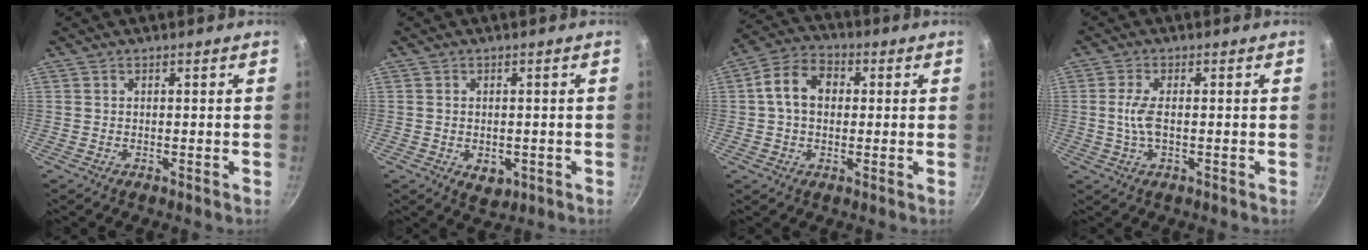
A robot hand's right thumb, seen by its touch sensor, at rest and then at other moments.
{"total": 3.7, "force": [-0.9, 2.6, 2.4], "torque": [-0.030, -0.003, -0.007]}
{"total": 9.4, "force": [1.1, 6.9, 6.2], "torque": [-0.092, 0.021, 0.004]}
{"total": 4.5, "force": [-0.2, 1.8, 4.1], "torque": [-0.093, 0.002, -0.007]}